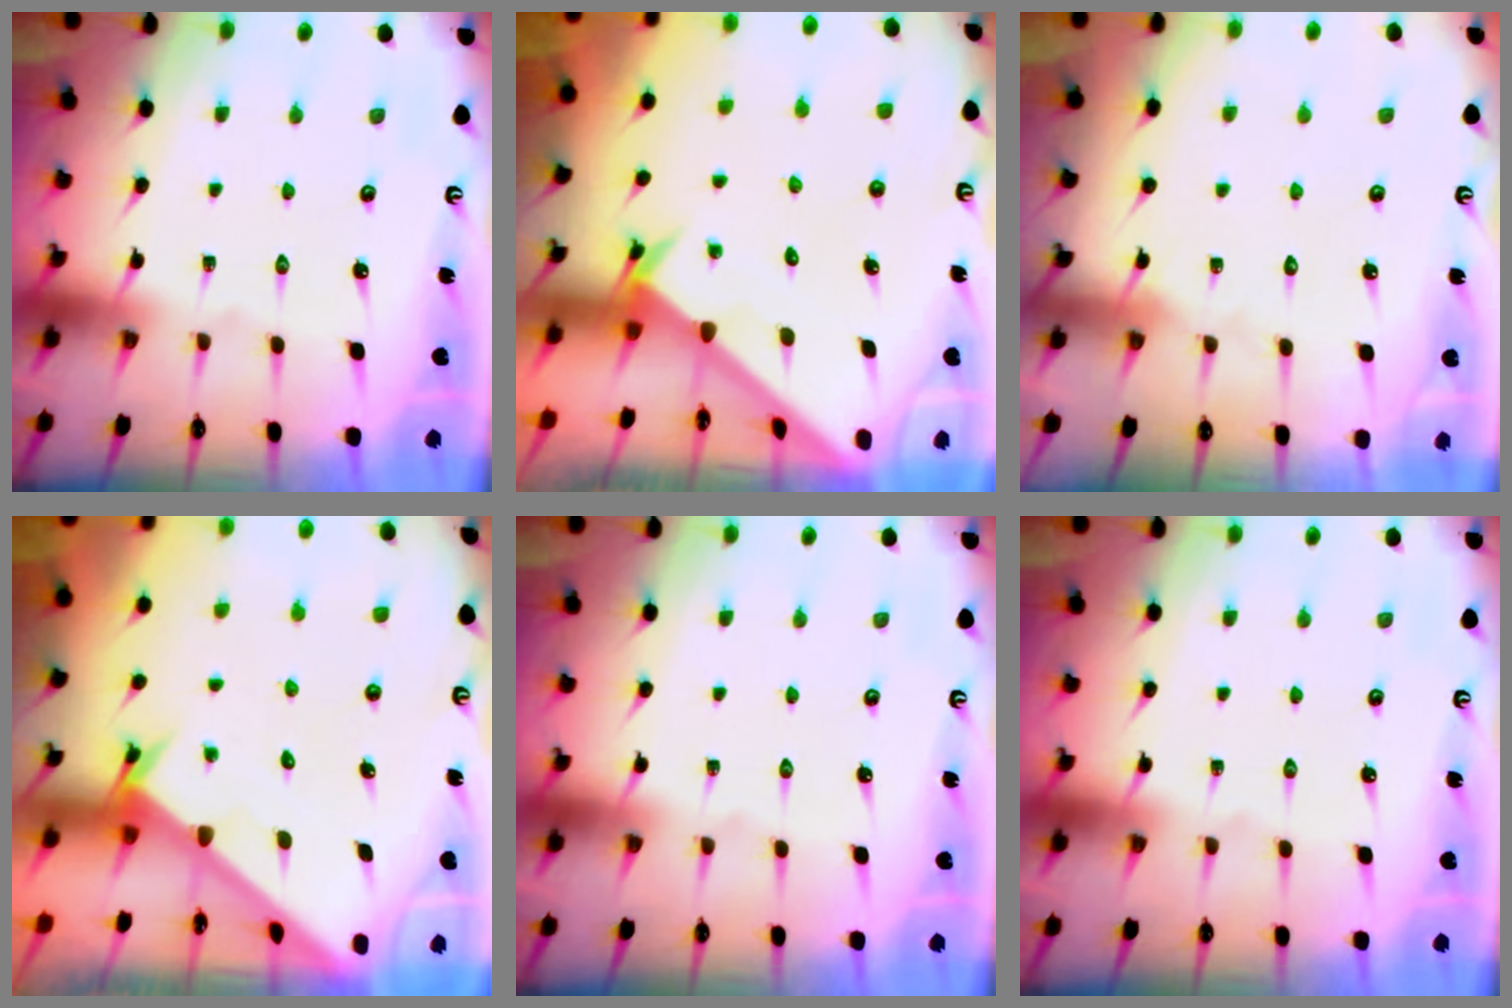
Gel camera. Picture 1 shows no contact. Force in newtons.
{"total": 2.4, "press": 2.4, "slide": 0.2}
{"total": 5.2, "press": 5.2, "slide": 0.6}
{"total": 2.4, "press": 2.4, "slide": 0.2}
{"total": 0.0}
{"total": 0.0}